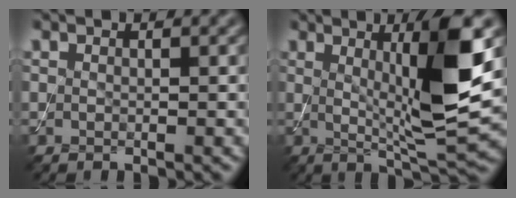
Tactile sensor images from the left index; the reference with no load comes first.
{"total": 9.5, "force": [1.6, 1.6, 9.3], "torque": [-0.133, -0.014, 0.034]}